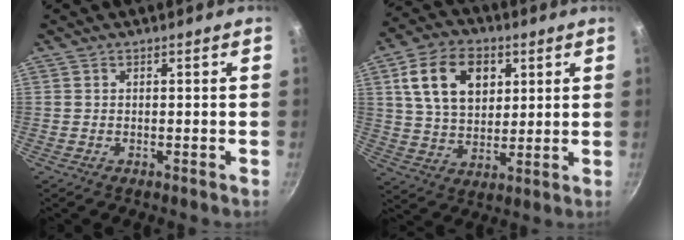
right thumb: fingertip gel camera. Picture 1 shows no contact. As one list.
[{"total": 14.4, "force": [4.8, 9.8, 9.4], "torque": [-0.142, -0.005, 0.083]}]